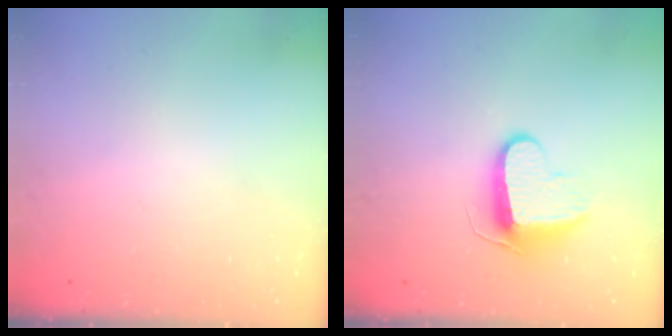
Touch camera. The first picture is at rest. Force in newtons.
{"total": 9.4, "press": 9.4, "slide": 0.2}